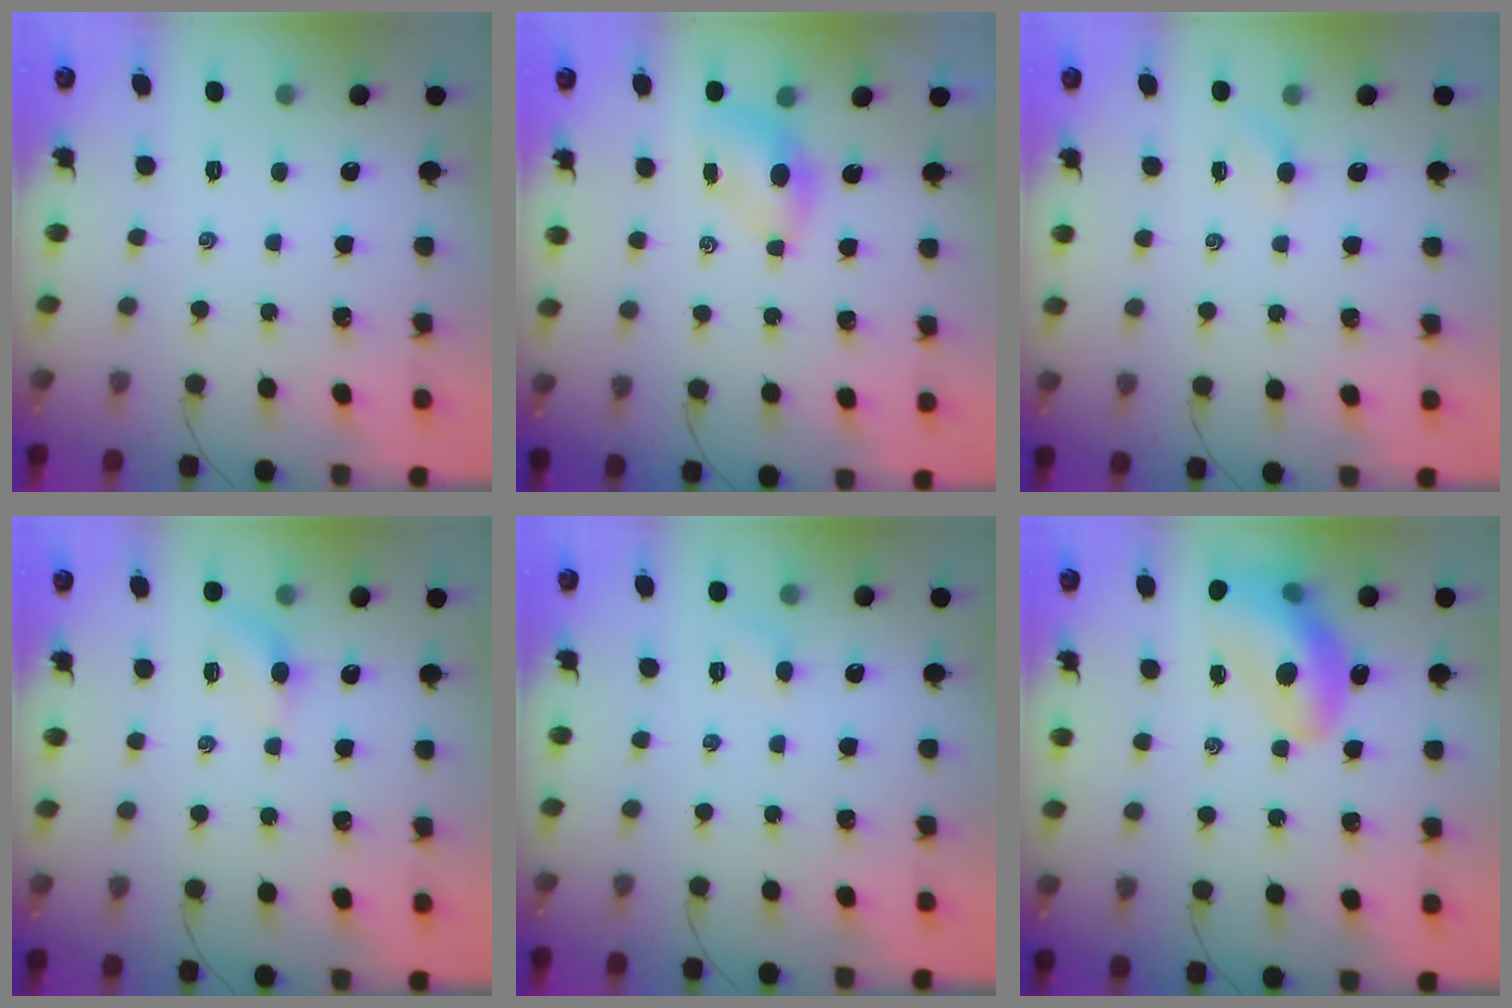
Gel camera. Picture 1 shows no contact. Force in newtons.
{"total": 4.8, "press": 4.8, "slide": 0.6}
{"total": 2.5, "press": 2.4, "slide": 0.8}
{"total": 5.5, "press": 5.3, "slide": 1.4}
{"total": 4.4, "press": 4.1, "slide": 1.4}
{"total": 18.1, "press": 17.6, "slide": 4.3}